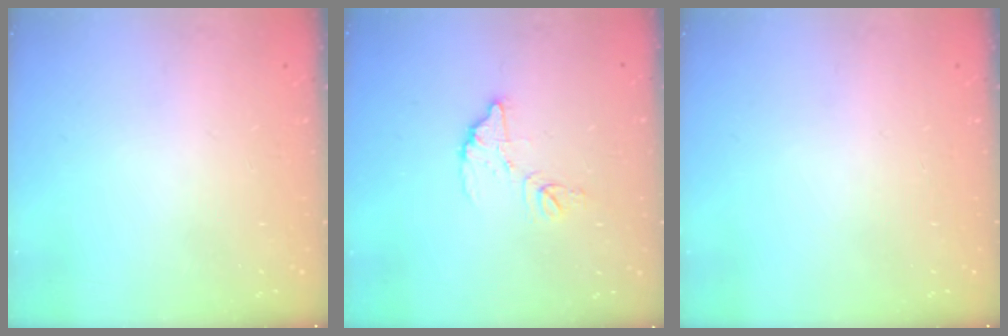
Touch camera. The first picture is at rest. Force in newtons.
{"total": 9.6, "press": 9.5, "slide": 0.7}
{"total": 0.0}